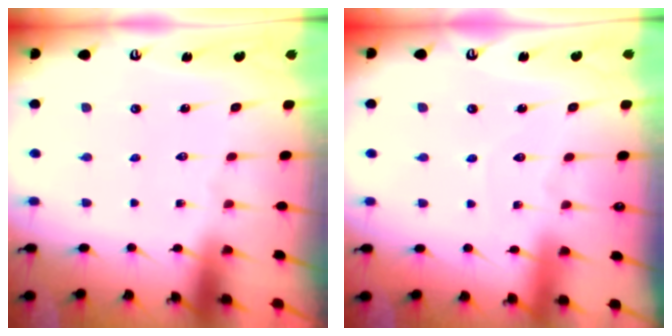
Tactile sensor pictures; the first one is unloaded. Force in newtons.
{"total": 3.7, "press": 3.7, "slide": 0.2}